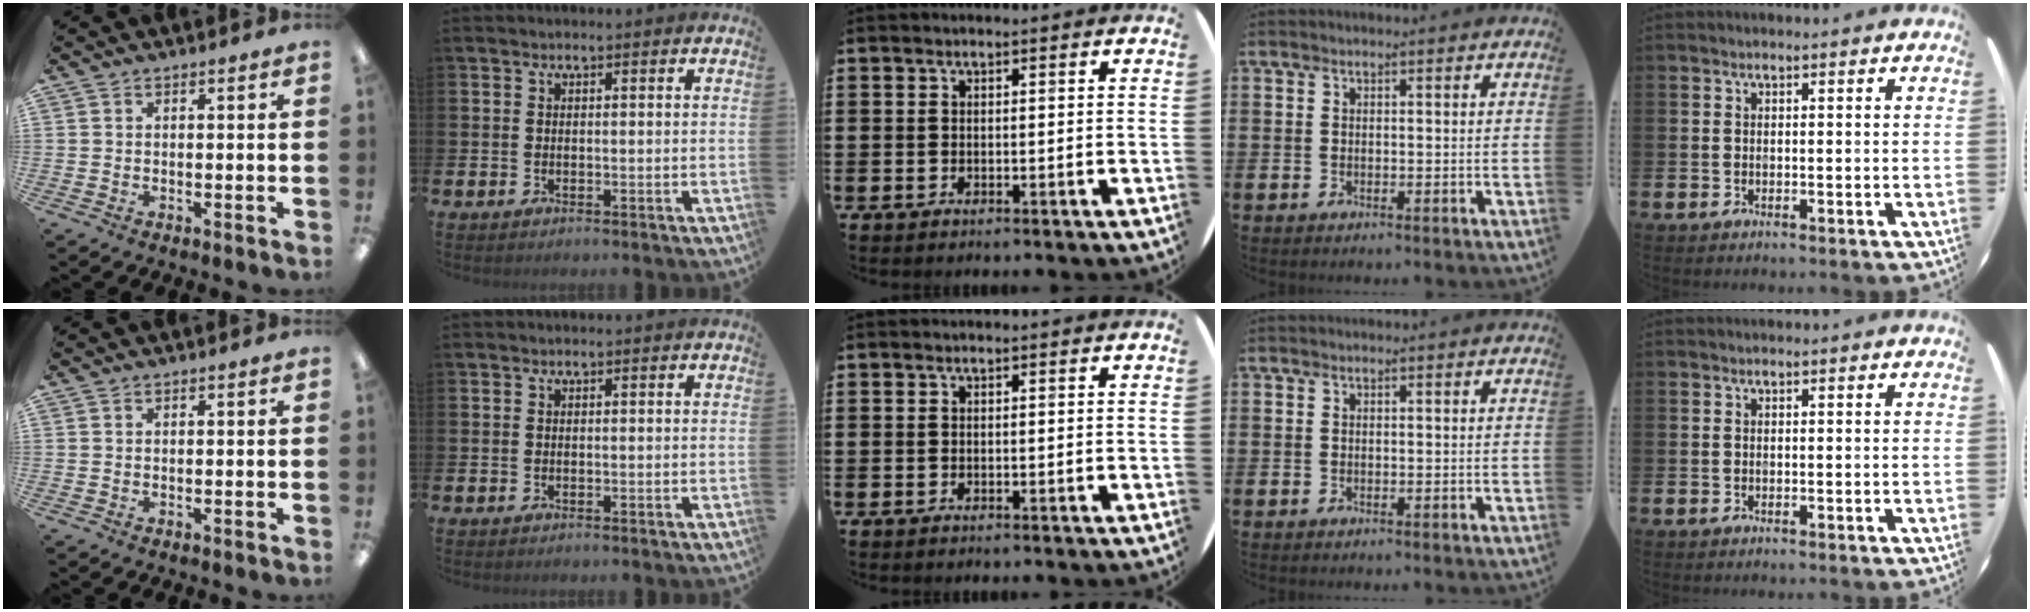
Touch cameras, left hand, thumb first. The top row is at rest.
{}